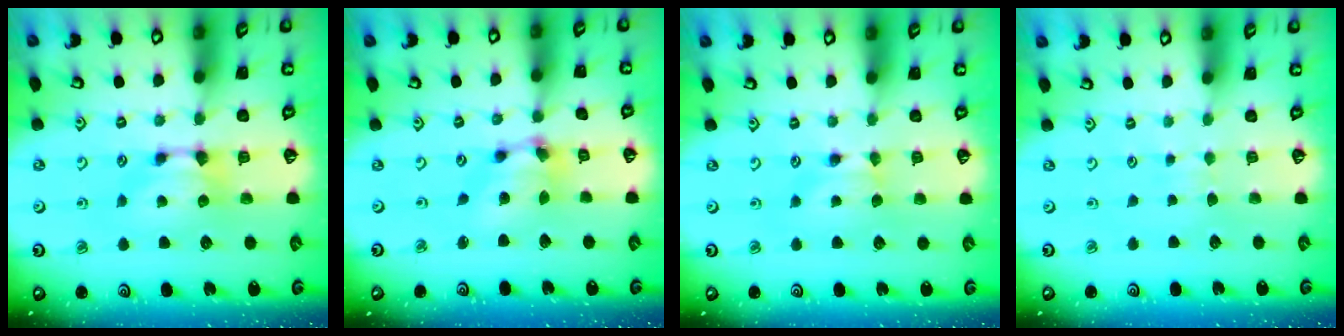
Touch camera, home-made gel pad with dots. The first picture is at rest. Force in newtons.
{"total": 6.4, "press": 6.1, "slide": 1.9}
{"total": 0.0}
{"total": 3.7, "press": 3.7, "slide": 0.4}